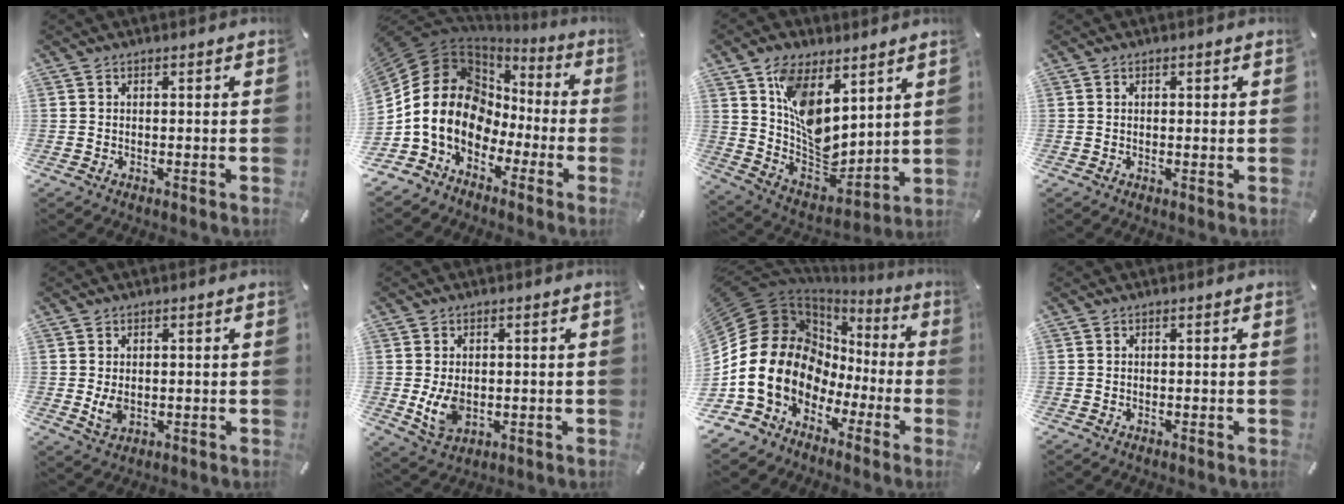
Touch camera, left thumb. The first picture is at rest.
{"total": 17.6, "force": [-1.6, 14.4, 10.0], "torque": [-0.221, -0.007, -0.032]}
{"total": 12.7, "force": [5.3, 8.1, 8.1], "torque": [-0.150, -0.034, 0.109]}
{"total": 0.8, "force": [0.2, 0.3, 0.7], "torque": [-0.015, 0.002, 0.002]}
{"total": 3.6, "force": [0.1, 2.5, 2.5], "torque": [-0.053, -0.006, 0.000]}
{"total": 6.3, "force": [-0.2, 4.6, 4.3], "torque": [-0.088, -0.009, -0.005]}
{"total": 20.1, "force": [-0.8, 16.7, 11.2], "torque": [-0.253, -0.018, 0.002]}
{"total": 0.0}